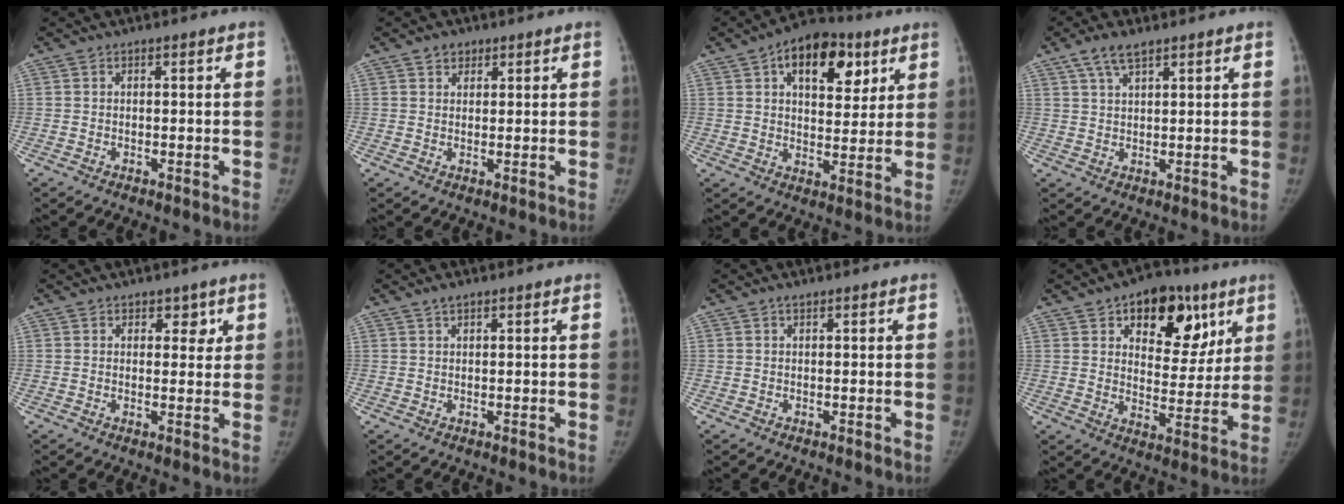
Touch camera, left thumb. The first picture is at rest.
{"total": 2.3, "force": [1.4, 1.7, 0.6], "torque": [0.005, -0.006, 0.019]}
{"total": 15.4, "force": [7.0, 8.8, 10.6], "torque": [-0.106, -0.010, 0.104]}
{"total": 4.9, "force": [3.3, 1.8, 3.2], "torque": [-0.058, -0.004, 0.066]}
{"total": 3.0, "force": [1.7, 2.1, 1.3], "torque": [0.015, -0.009, 0.021]}
{"total": 1.5, "force": [1.1, 0.6, 0.8], "torque": [-0.011, -0.002, 0.018]}
{"total": 0.7, "force": [0.5, 0.3, 0.4], "torque": [-0.005, -0.002, 0.008]}
{"total": 16.4, "force": [8.3, 9.9, 10.1], "torque": [-0.079, -0.030, 0.122]}